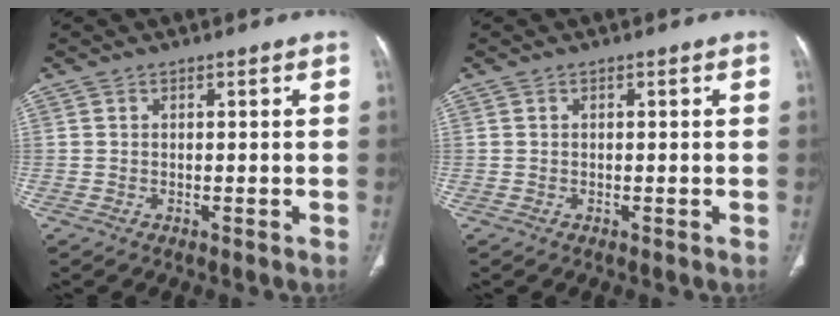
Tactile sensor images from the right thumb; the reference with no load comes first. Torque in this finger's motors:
{"motor_torque": [-0.42, 0.06, -0.42, 0.33, -0.02]}